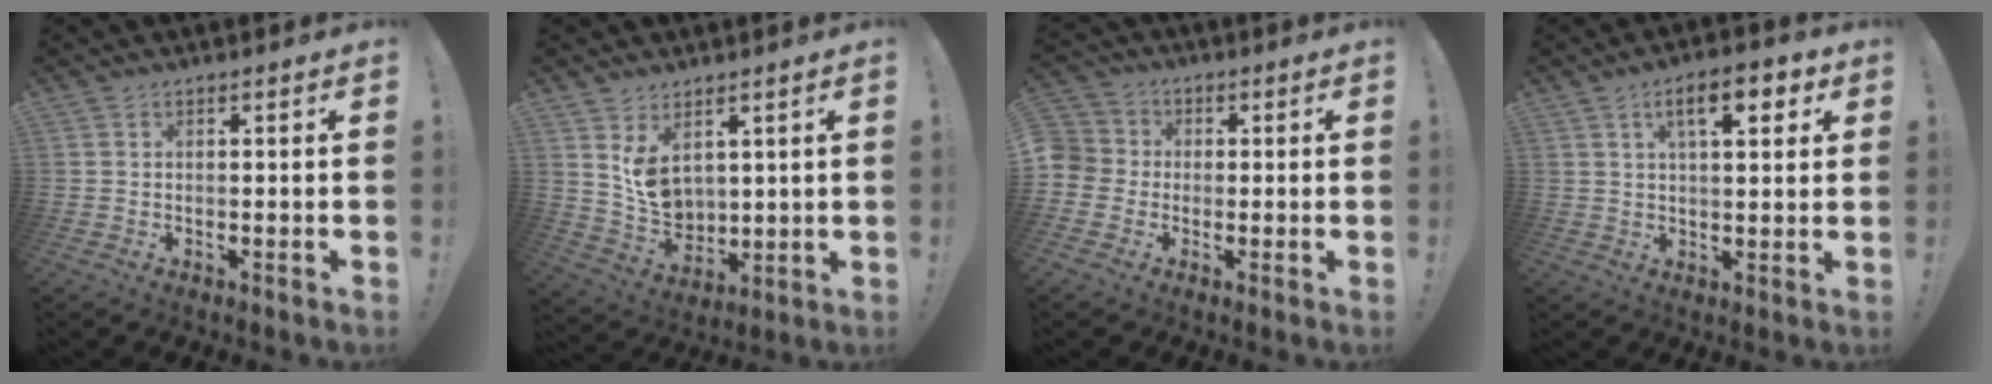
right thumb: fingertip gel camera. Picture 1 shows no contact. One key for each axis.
{"total": 8.5, "fx": 4.1, "fy": 6.1, "fz": 4.3, "tx": -0.078, "ty": -0.034, "tz": 0.087}
{"total": 5.6, "fx": -1.0, "fy": 5.3, "fz": 1.5, "tx": -0.033, "ty": 0.012, "tz": -0.019}
{"total": 9.7, "fx": 4.0, "fy": 3.5, "fz": 8.1, "tx": -0.112, "ty": -0.005, "tz": 0.060}